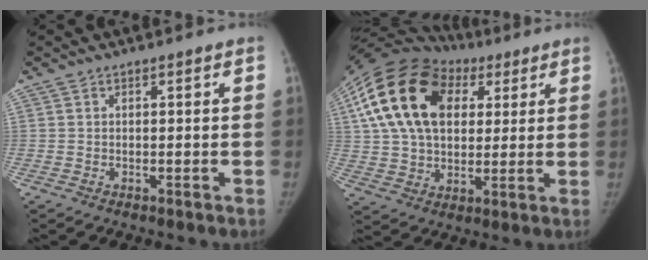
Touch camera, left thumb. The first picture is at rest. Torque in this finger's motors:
{"motor_torque": [0.01, 1.25, 2.00, -0.76, 0.71]}